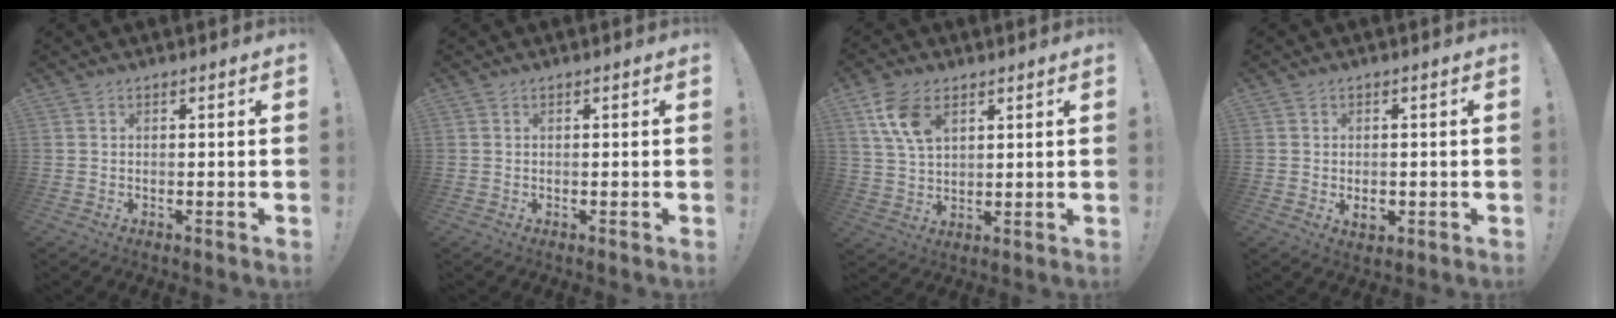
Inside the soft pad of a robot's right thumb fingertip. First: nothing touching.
{"total": 0.0}
{"total": 9.8, "force": [4.9, 5.6, 6.4], "torque": [-0.120, -0.012, 0.094]}
{"total": 3.0, "force": [-0.6, 2.2, 2.0], "torque": [-0.018, 0.000, -0.010]}